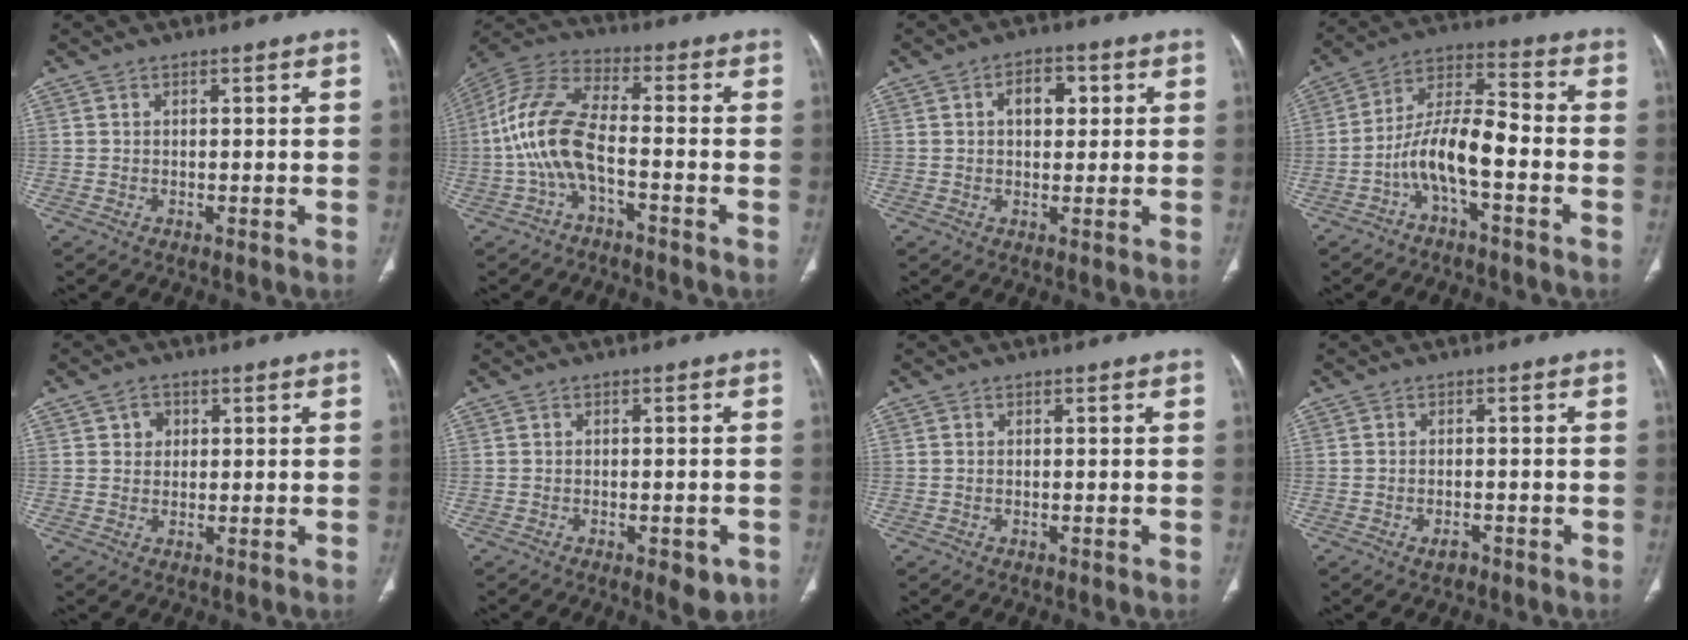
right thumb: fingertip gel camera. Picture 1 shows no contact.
{"total": 11.8, "force": [-3.1, 4.9, 10.3], "torque": [-0.228, 0.044, -0.067]}
{"total": 5.9, "force": [1.5, 3.8, 4.2], "torque": [-0.041, 0.005, 0.021]}
{"total": 10.9, "force": [-4.0, 3.7, 9.5], "torque": [-0.184, 0.058, -0.080]}
{"total": 2.7, "force": [0.9, 2.3, 1.0], "torque": [-0.001, -0.002, 0.012]}
{"total": 4.6, "force": [-2.4, 2.0, 3.4], "torque": [-0.031, 0.006, -0.023]}
{"total": 0.0}
{"total": 1.8, "force": [-1.2, 1.0, 0.9], "torque": [-0.010, 0.010, -0.016]}